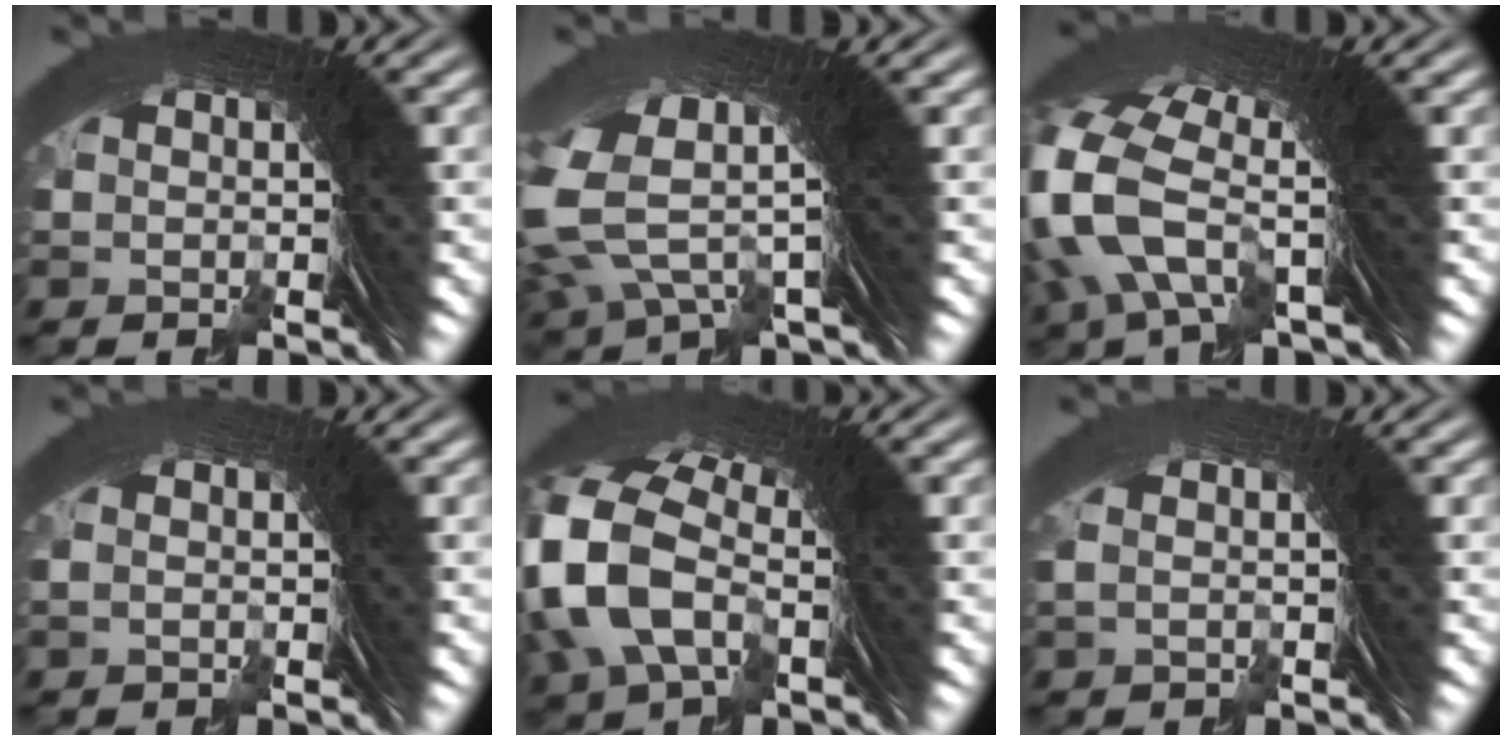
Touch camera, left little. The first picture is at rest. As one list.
[{"total": 7.4, "force": [1.9, 3.9, 6.1], "torque": [-0.147, -0.015, 0.039]}, {"total": 5.8, "force": [0.8, 3.5, 4.6], "torque": [-0.147, -0.028, 0.022]}, {"total": 0.6, "force": [-0.3, -0.5, 0.1], "torque": [-0.002, 0.001, -0.003]}, {"total": 6.9, "force": [1.3, 4.9, 4.7], "torque": [-0.125, -0.007, 0.021]}, {"total": 0.8, "force": [-0.2, -0.7, 0.3], "torque": [-0.010, -0.002, 0.002]}]